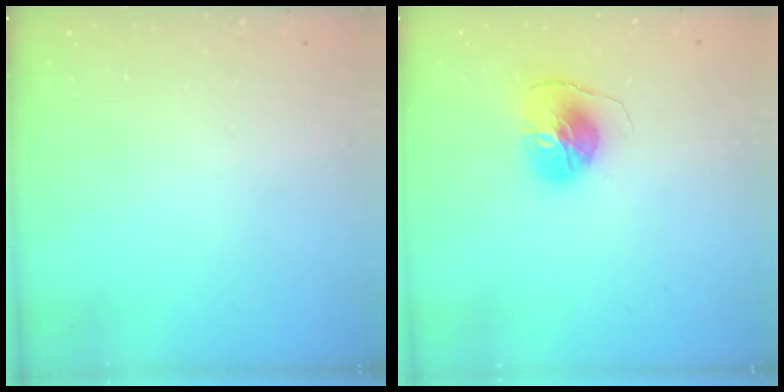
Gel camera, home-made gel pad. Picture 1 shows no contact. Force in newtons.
{"total": 10.1, "press": 10.1, "slide": 0.2}